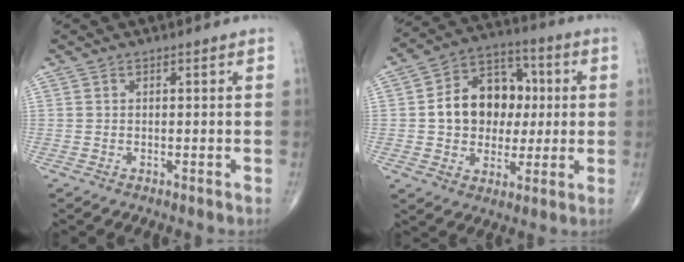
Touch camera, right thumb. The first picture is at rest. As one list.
[{"total": 15.1, "force": [1.0, 11.9, 9.3], "torque": [-0.100, 0.026, 0.016]}]